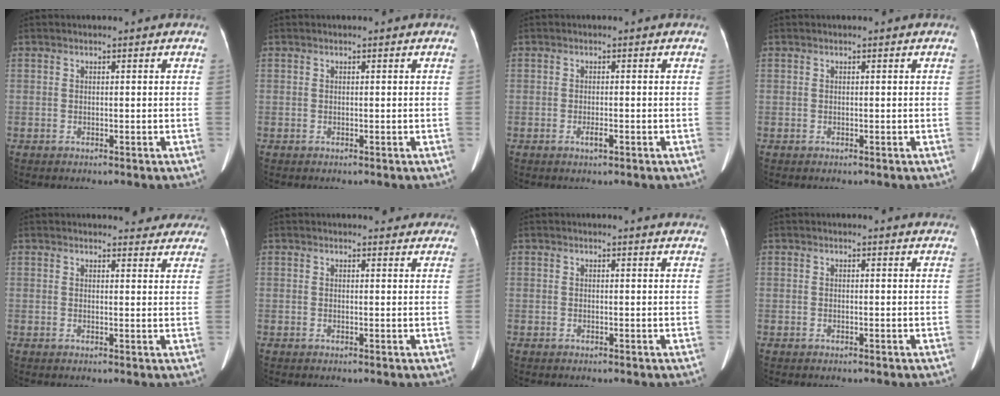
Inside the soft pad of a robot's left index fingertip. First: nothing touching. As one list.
[{"total": 0.0}, {"total": 1.3, "force": [-0.7, 0.3, 1.1], "torque": [-0.021, -0.002, -0.010]}, {"total": 0.0}, {"total": 11.0, "force": [10.4, 2.8, 2.5], "torque": [0.003, -0.010, 0.094]}, {"total": 6.9, "force": [6.3, 1.8, 2.0], "torque": [-0.009, 0.002, 0.058]}, {"total": 5.0, "force": [4.8, 0.1, 1.2], "torque": [-0.013, -0.003, 0.033]}, {"total": 3.5, "force": [3.4, 0.3, 0.6], "torque": [-0.010, -0.003, 0.022]}]